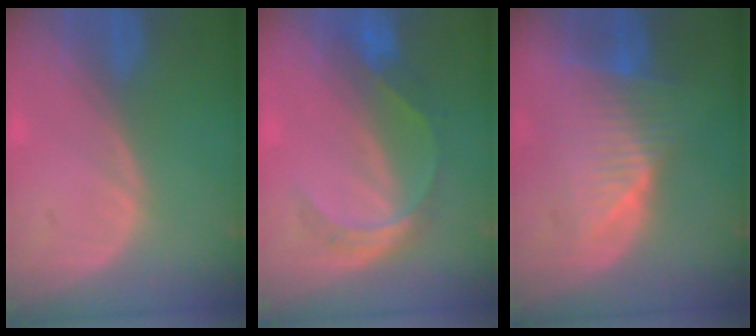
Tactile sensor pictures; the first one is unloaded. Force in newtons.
{"total": 5.3, "press": 5.0, "slide": 1.6}
{"total": 8.1, "press": 7.0, "slide": 4.1}